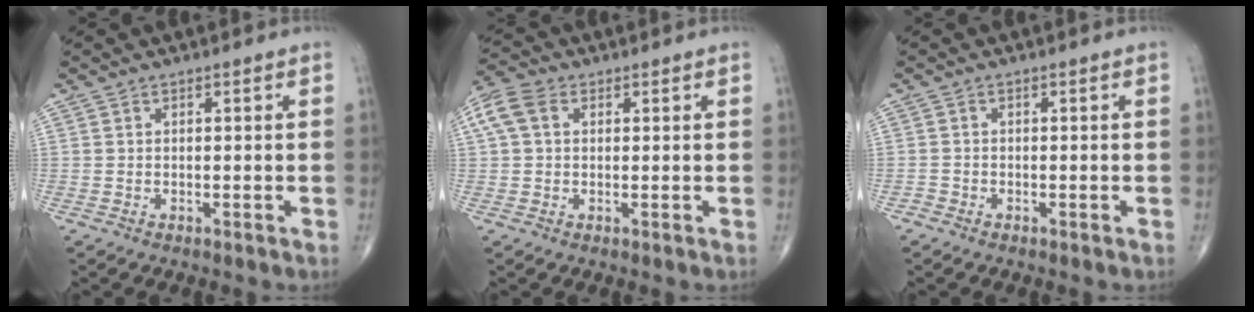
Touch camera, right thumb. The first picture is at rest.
{"total": 6.7, "force": [1.8, 4.8, 4.4], "torque": [-0.104, 0.024, 0.032]}
{"total": 0.9, "force": [-0.7, 0.6, 0.0], "torque": [-0.001, 0.001, -0.020]}